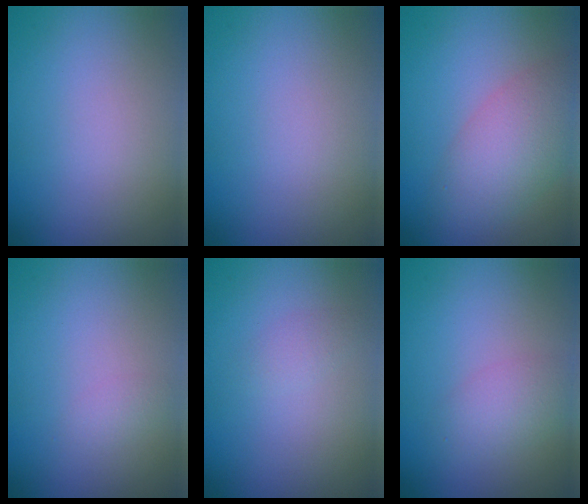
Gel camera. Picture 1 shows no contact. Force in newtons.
{"total": 0.0}
{"total": 4.9, "press": 4.8, "slide": 0.3}
{"total": 0.8, "press": 0.8, "slide": 0.0}
{"total": 1.1, "press": 1.1, "slide": 0.0}
{"total": 2.2, "press": 2.2, "slide": 0.1}